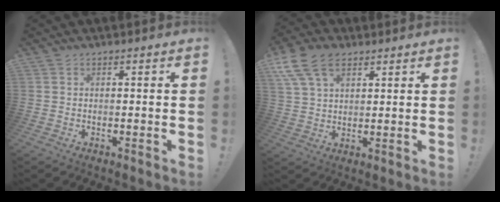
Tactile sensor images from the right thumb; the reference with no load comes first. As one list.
[{"total": 12.4, "force": [6.6, 7.7, 7.1], "torque": [-0.128, -0.018, 0.128]}]